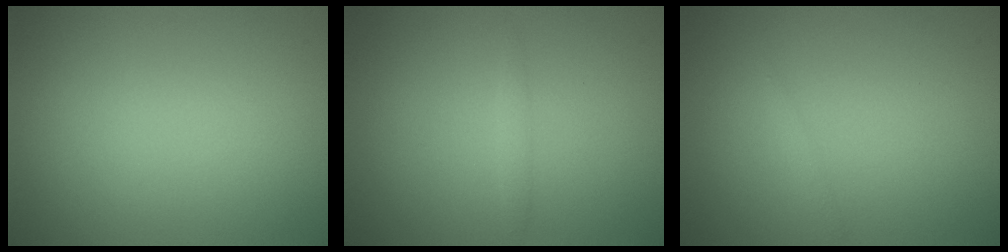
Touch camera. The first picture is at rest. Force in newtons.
{"total": 0.7, "press": 0.7, "slide": 0.0}
{"total": 0.6, "press": 0.6, "slide": 0.0}